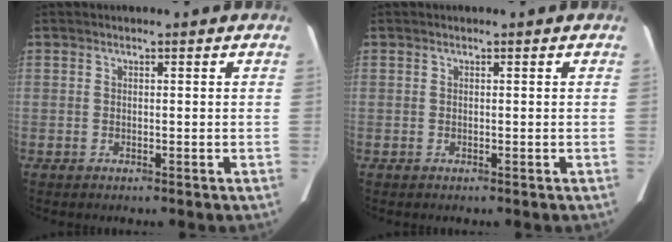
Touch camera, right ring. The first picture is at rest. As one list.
[{"total": 0.0}]